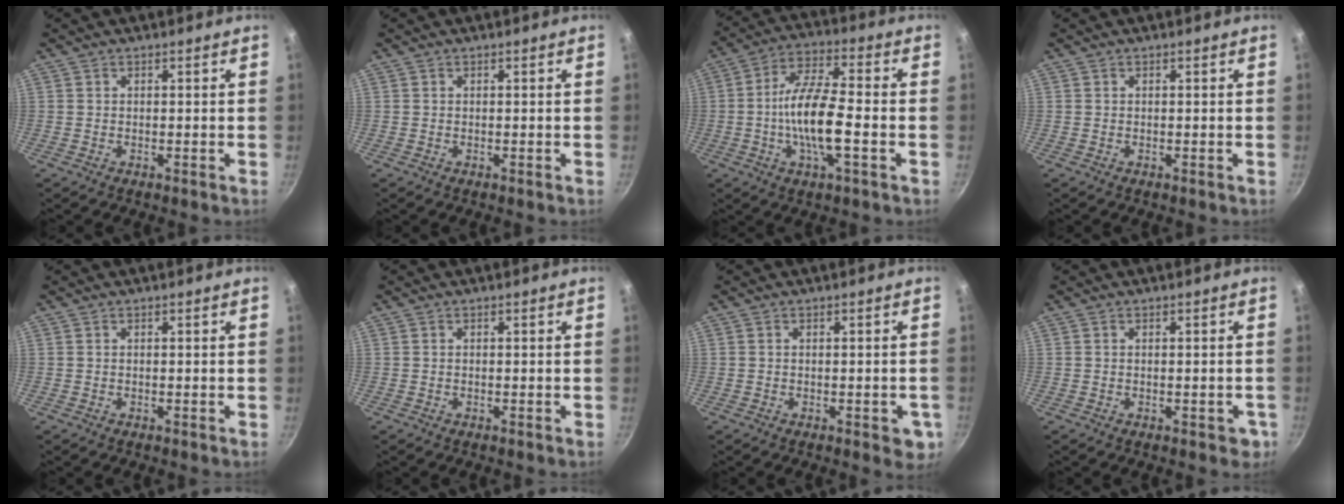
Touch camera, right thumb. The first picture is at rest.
{"total": 0.0}
{"total": 12.9, "force": [-2.5, 3.8, 12.1], "torque": [-0.223, 0.025, -0.057]}
{"total": 0.0}
{"total": 0.0}
{"total": 0.0}
{"total": 4.3, "force": [-1.5, 1.8, 3.7], "torque": [-0.022, 0.003, -0.016]}
{"total": 2.8, "force": [-1.1, 1.3, 2.3], "torque": [-0.015, 0.000, -0.013]}